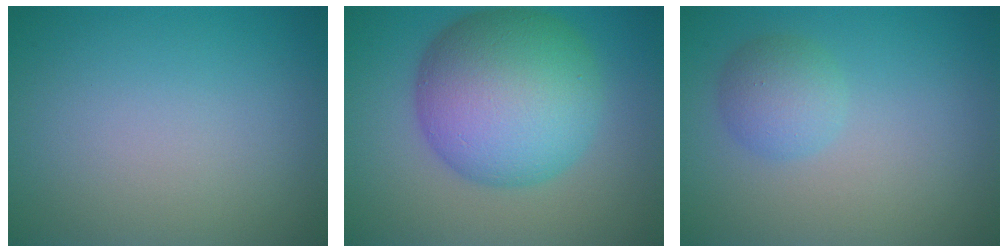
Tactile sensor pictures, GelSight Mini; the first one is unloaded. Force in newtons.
{"total": 11.6, "press": 11.6, "slide": 0.3}
{"total": 2.6, "press": 2.6, "slide": 0.1}